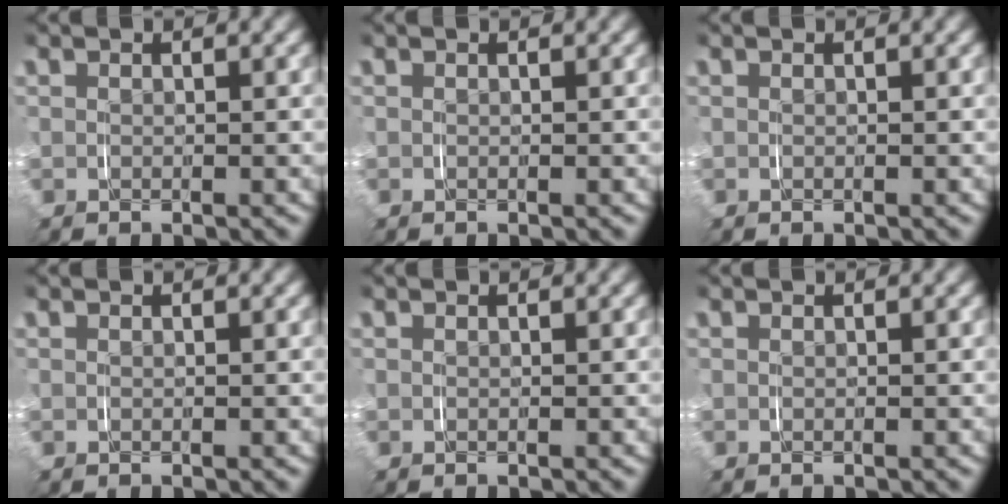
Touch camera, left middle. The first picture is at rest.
{"total": 0.0}
{"total": 0.0}
{"total": 0.0}
{"total": 0.0}
{"total": 0.0}